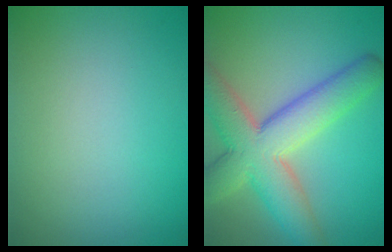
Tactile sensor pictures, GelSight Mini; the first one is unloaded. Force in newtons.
{"total": 9.3, "press": 9.2, "slide": 0.5}